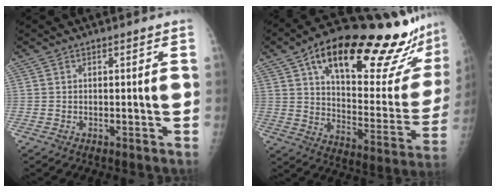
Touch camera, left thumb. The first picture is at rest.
{"total": 30.4, "force": [20.7, 8.7, 20.5], "torque": [-0.268, -0.062, 0.298]}